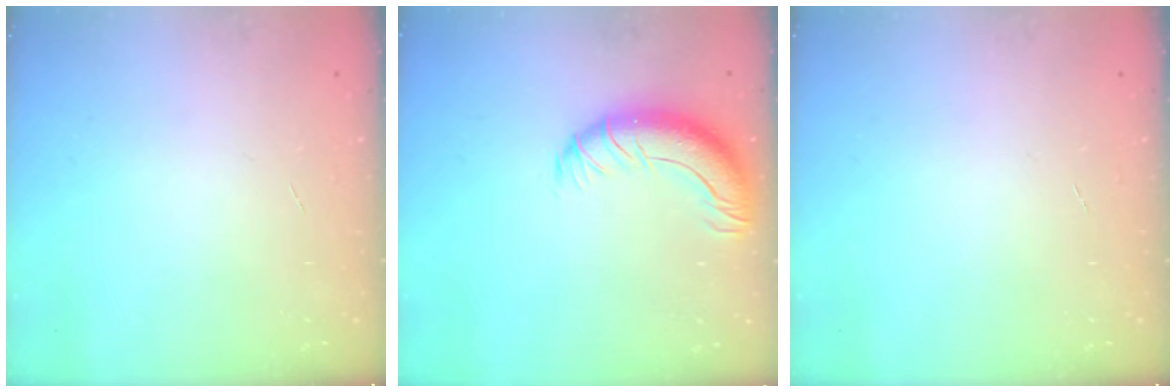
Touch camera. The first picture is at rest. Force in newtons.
{"total": 11.9, "press": 11.6, "slide": 2.2}
{"total": 0.0}